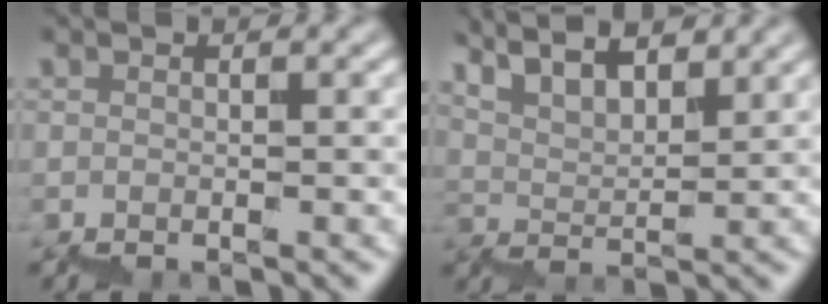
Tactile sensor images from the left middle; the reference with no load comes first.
{"total": 6.9, "force": [6.5, 1.5, 1.9], "torque": [-0.033, 0.033, 0.099]}